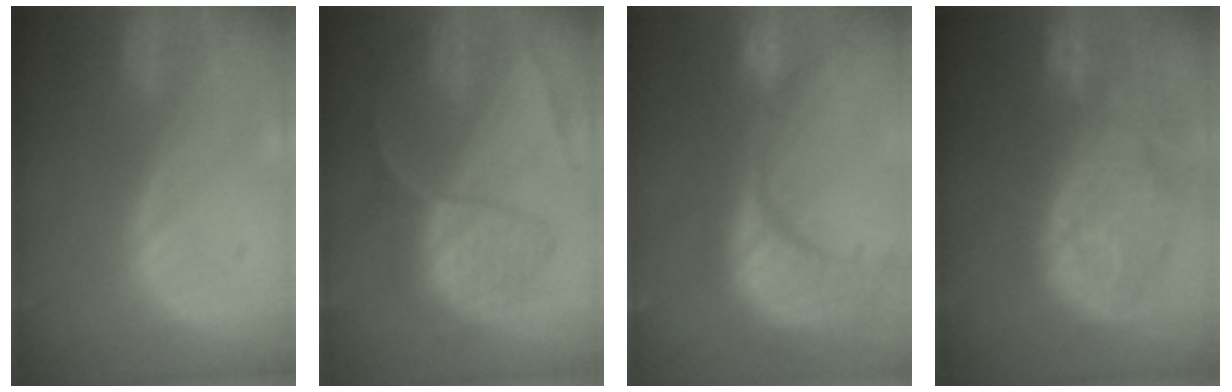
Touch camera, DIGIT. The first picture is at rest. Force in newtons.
{"total": 9.2, "press": 7.6, "slide": 5.1}
{"total": 15.5, "press": 12.2, "slide": 9.6}
{"total": 12.4, "press": 11.1, "slide": 5.6}